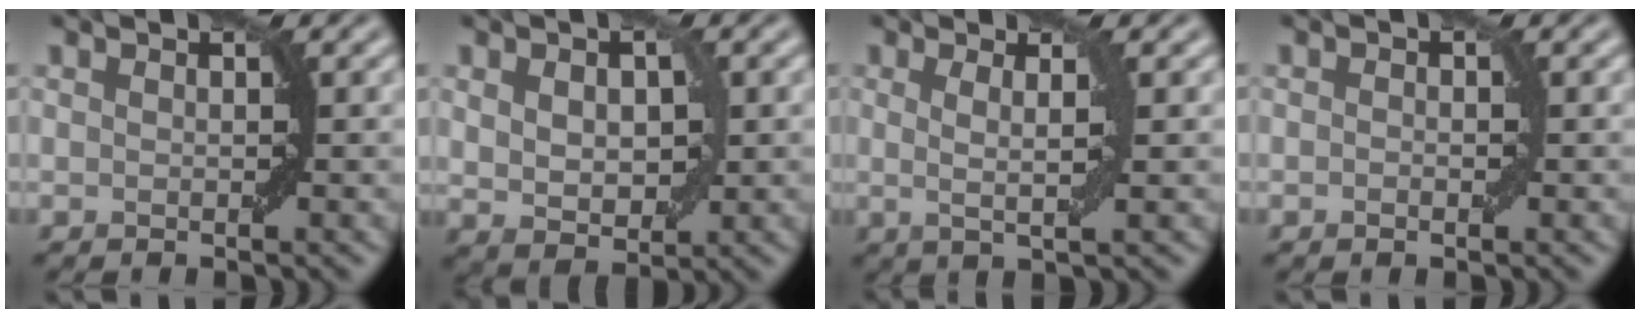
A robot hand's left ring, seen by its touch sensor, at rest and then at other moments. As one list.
[{"total": 3.9, "force": [0.5, 2.4, 3.0], "torque": [-0.058, -0.002, 0.016]}, {"total": 2.5, "force": [0.4, 0.4, 2.4], "torque": [-0.042, -0.003, 0.007]}, {"total": 0.8, "force": [-0.2, 0.4, 0.6], "torque": [-0.009, 0.004, -0.003]}]